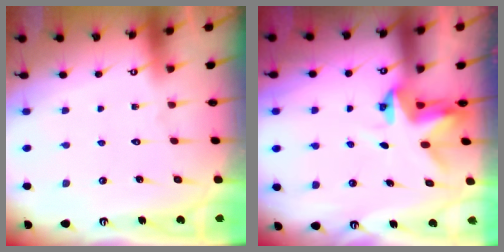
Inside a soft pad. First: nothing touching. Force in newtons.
{"total": 3.6, "press": 3.6, "slide": 0.2}